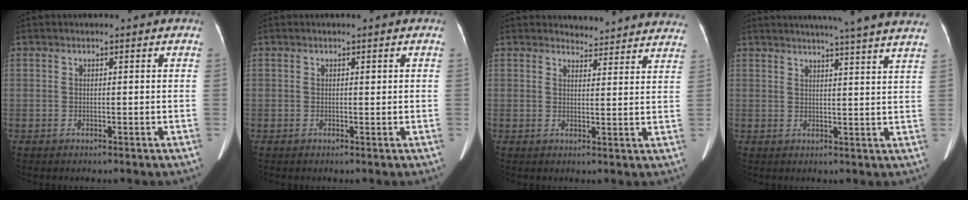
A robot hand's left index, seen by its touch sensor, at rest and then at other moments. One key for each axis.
{"total": 0.6, "fx": 0.2, "fy": 0.3, "fz": 0.5, "tx": -0.007, "ty": 0.000, "tz": 0.002}
{"total": 10.6, "fx": 10.4, "fy": 2.2, "fz": 0.6, "tx": 0.025, "ty": -0.015, "tz": 0.094}
{"total": 17.7, "fx": 15.5, "fy": -0.8, "fz": 8.4, "tx": -0.125, "ty": -0.010, "tz": 0.181}